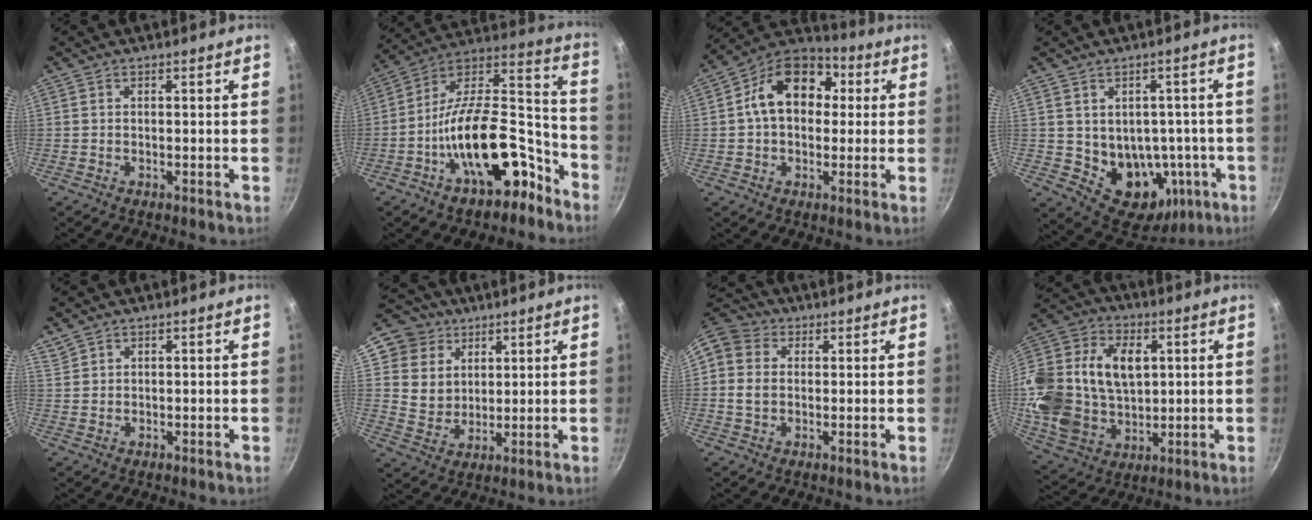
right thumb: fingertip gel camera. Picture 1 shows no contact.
{"total": 22.3, "force": [-10.8, 10.9, 16.2], "torque": [-0.202, 0.104, -0.174]}
{"total": 15.4, "force": [2.4, 11.2, 10.3], "torque": [-0.129, 0.030, 0.019]}
{"total": 14.8, "force": [-2.7, 11.4, 9.0], "torque": [-0.073, 0.008, -0.011]}
{"total": 2.4, "force": [2.0, 1.3, 0.3], "torque": [0.005, 0.005, 0.043]}
{"total": 10.5, "force": [5.1, 8.7, 2.8], "torque": [-0.015, -0.015, 0.094]}
{"total": 8.7, "force": [1.5, 7.3, 4.5], "torque": [-0.073, 0.010, 0.009]}
{"total": 24.1, "force": [3.7, 17.3, 16.4], "torque": [-0.316, 0.012, 0.074]}